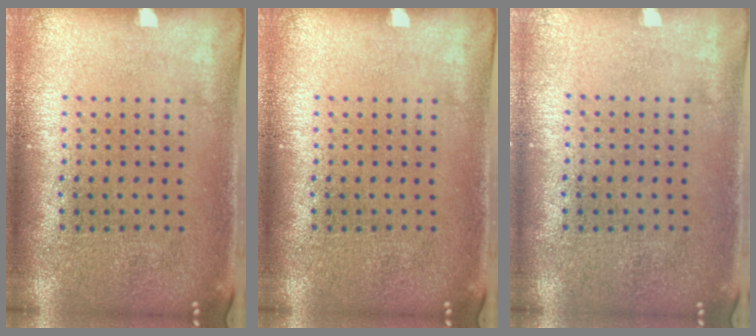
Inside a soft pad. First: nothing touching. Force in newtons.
{"total": 0.0}
{"total": 0.0}